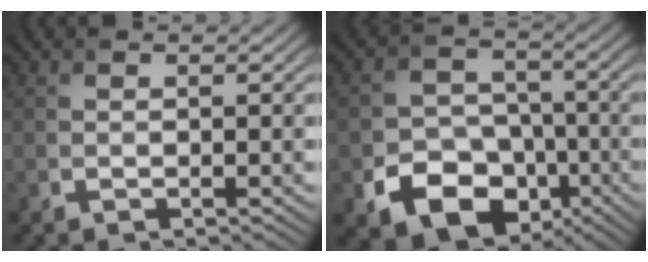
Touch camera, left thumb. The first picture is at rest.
{"total": 11.6, "force": [-5.5, 8.7, 5.4], "torque": [-0.091, -0.036, -0.109]}